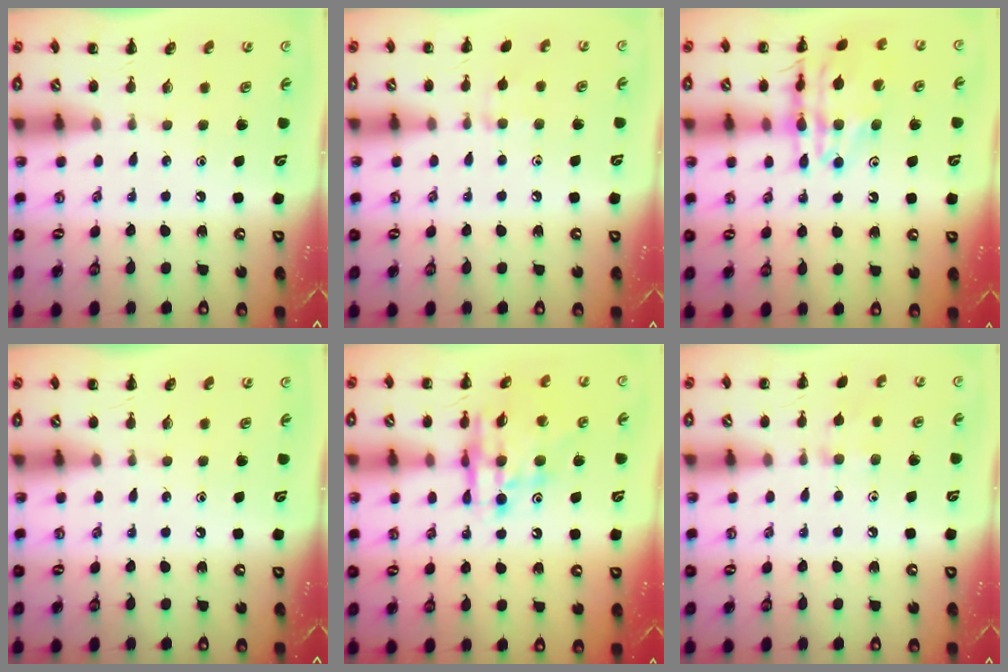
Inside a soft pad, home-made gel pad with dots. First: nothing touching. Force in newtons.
{"total": 6.3, "press": 6.0, "slide": 2.2}
{"total": 16.8, "press": 16.7, "slide": 1.8}
{"total": 0.0}
{"total": 12.6, "press": 12.2, "slide": 3.3}
{"total": 6.5, "press": 6.2, "slide": 2.0}